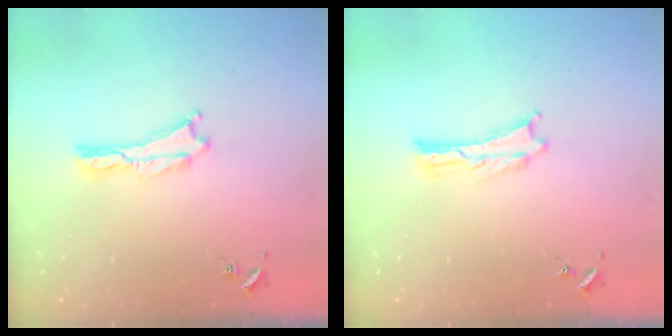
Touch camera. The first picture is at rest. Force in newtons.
{"total": 0.0}